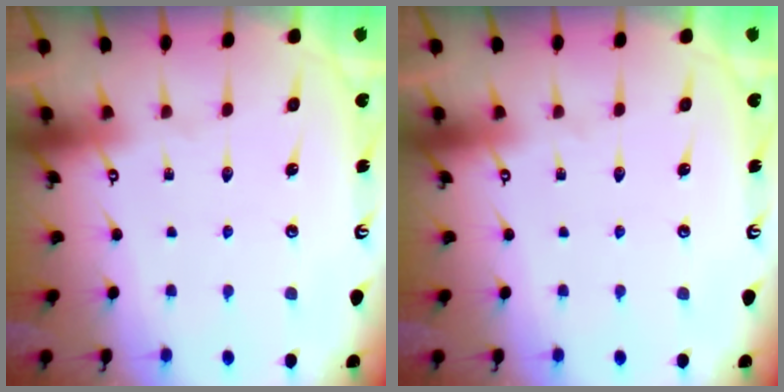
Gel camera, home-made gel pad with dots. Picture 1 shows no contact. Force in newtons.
{"total": 0.0}